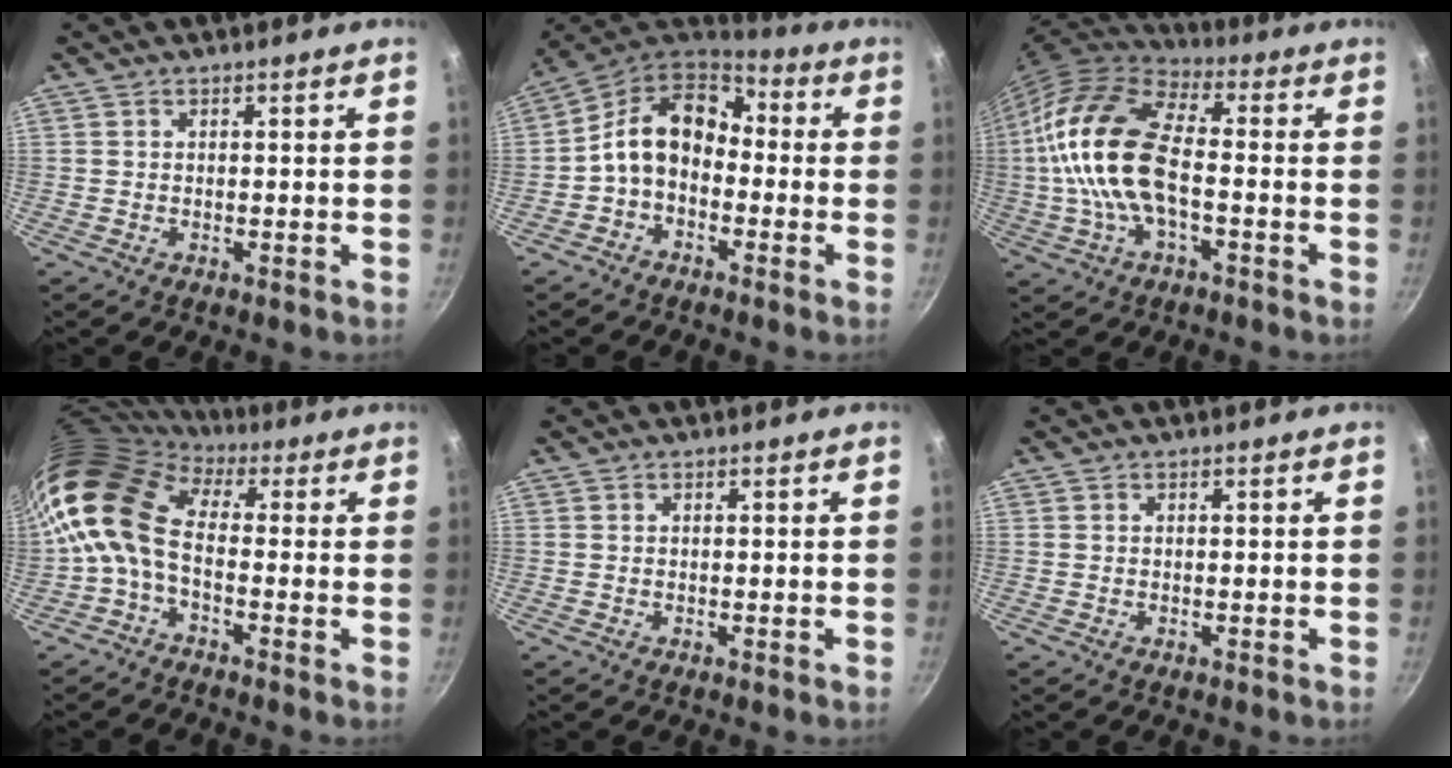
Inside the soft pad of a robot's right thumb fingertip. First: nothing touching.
{"total": 12.4, "force": [-1.2, 9.1, 8.4], "torque": [-0.124, 0.048, -0.044]}
{"total": 18.5, "force": [-1.1, 9.1, 16.0], "torque": [-0.302, 0.031, -0.035]}
{"total": 11.5, "force": [-0.8, 7.3, 8.9], "torque": [-0.171, 0.030, -0.038]}
{"total": 0.0}
{"total": 0.0}